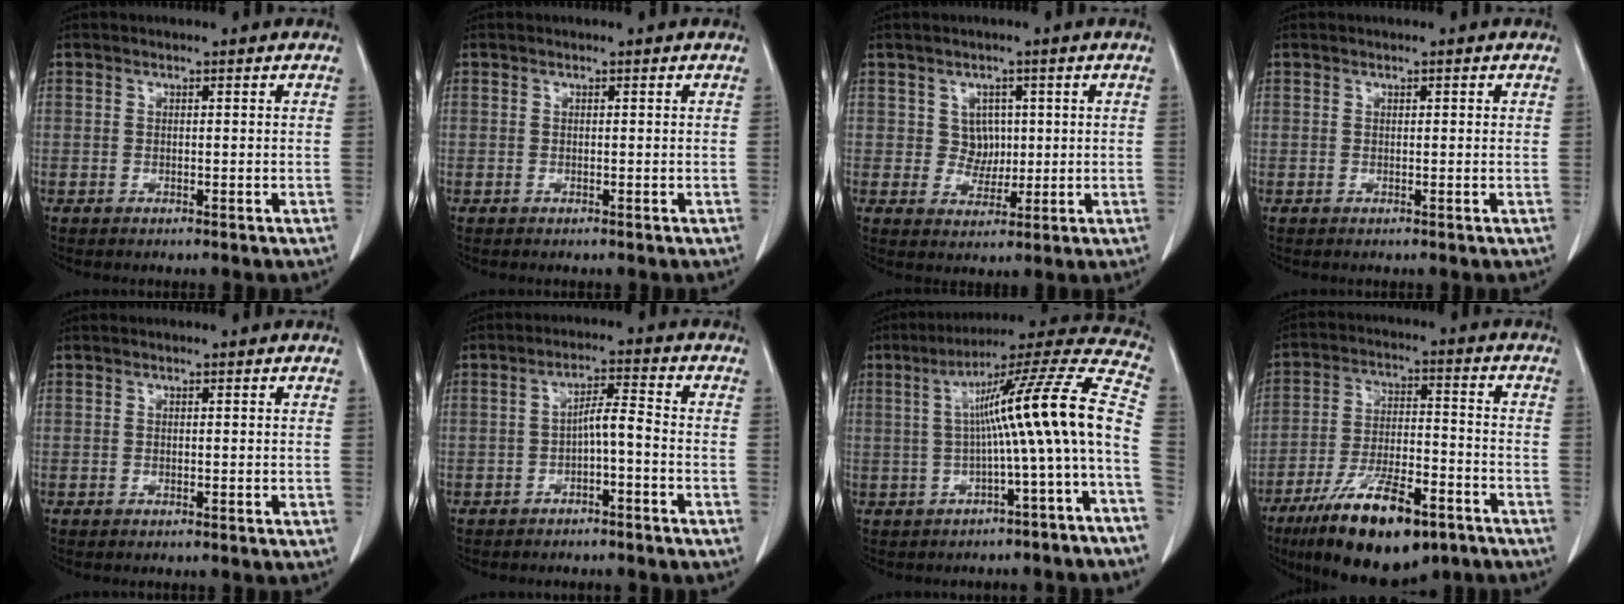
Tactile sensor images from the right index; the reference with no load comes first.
{"total": 0.0}
{"total": 3.5, "force": [0.8, 3.3, 1.0], "torque": [-0.008, 0.005, 0.014]}
{"total": 0.6, "force": [0.3, 0.2, 0.5], "torque": [-0.009, 0.001, 0.003]}
{"total": 0.0}
{"total": 4.0, "force": [-1.6, 0.7, 3.6], "torque": [-0.062, 0.016, -0.024]}
{"total": 15.7, "force": [-1.7, -1.1, 15.5], "torque": [-0.213, 0.040, -0.030]}
{"total": 16.6, "force": [-10.7, 4.9, 11.7], "torque": [-0.213, -0.017, -0.181]}